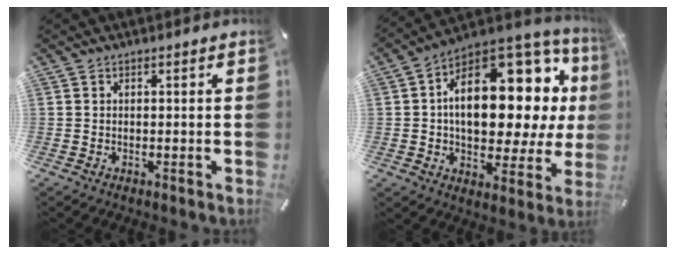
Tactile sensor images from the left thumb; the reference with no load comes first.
{"total": 21.7, "force": [4.8, 12.5, 17.0], "torque": [-0.240, -0.048, 0.083]}